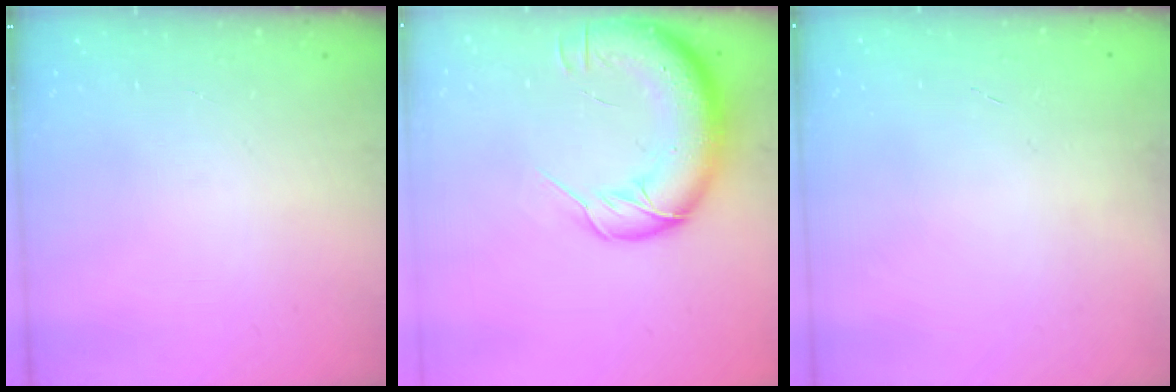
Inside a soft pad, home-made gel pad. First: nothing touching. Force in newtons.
{"total": 17.4, "press": 16.9, "slide": 3.9}
{"total": 0.0}